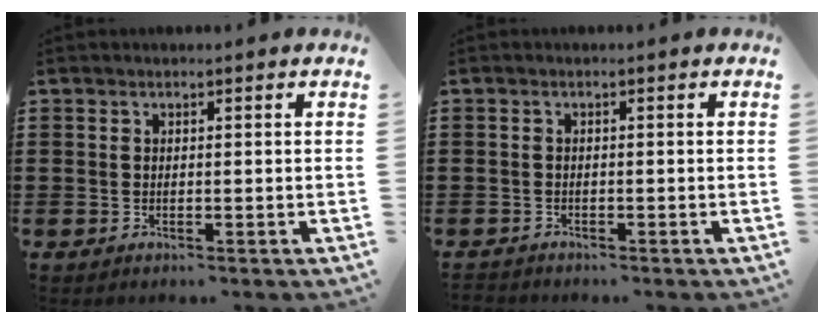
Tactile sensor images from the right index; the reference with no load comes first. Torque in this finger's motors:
{"motor_torque": [-2.14, 0.00, -1.05, -0.21]}